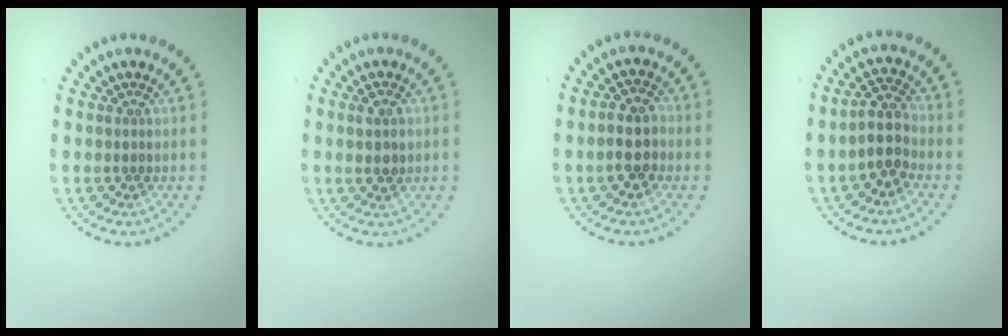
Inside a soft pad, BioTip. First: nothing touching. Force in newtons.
{"total": 1.9, "press": 1.9, "slide": 0.1}
{"total": 2.8, "press": 2.7, "slide": 0.8}
{"total": 2.9, "press": 2.5, "slide": 1.5}